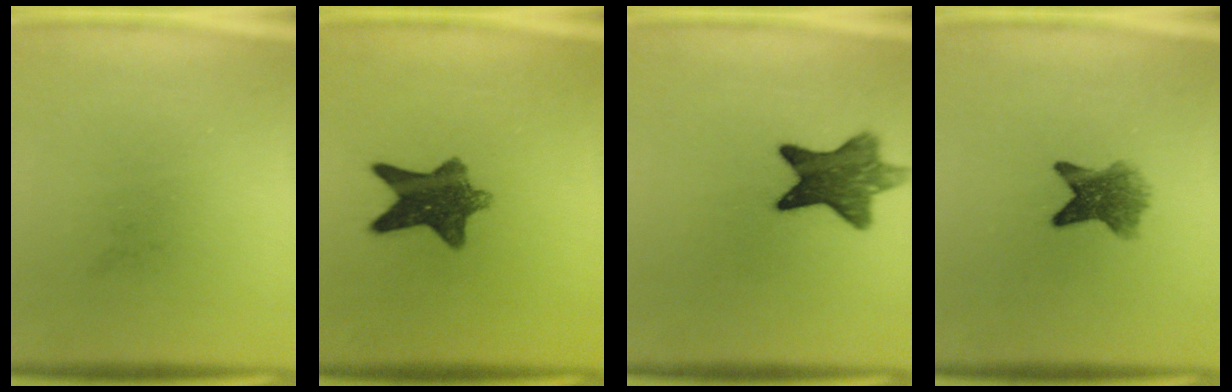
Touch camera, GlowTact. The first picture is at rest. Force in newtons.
{"total": 9.5}
{"total": 9.5}
{"total": 6.0}